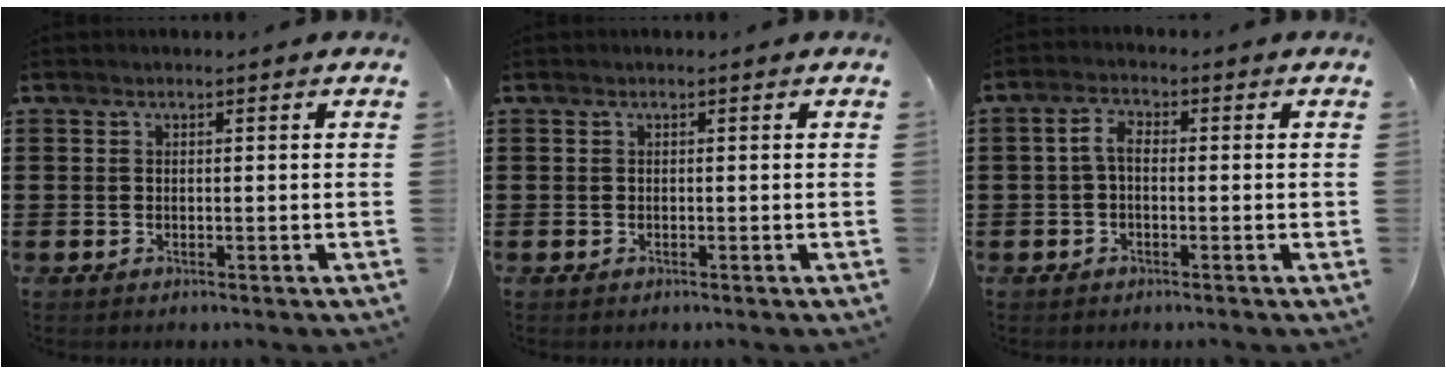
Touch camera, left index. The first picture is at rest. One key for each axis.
{"total": 0.0}
{"total": 3.6, "fx": -0.4, "fy": 1.7, "fz": 3.2, "tx": -0.075, "ty": 0.006, "tz": -0.014}